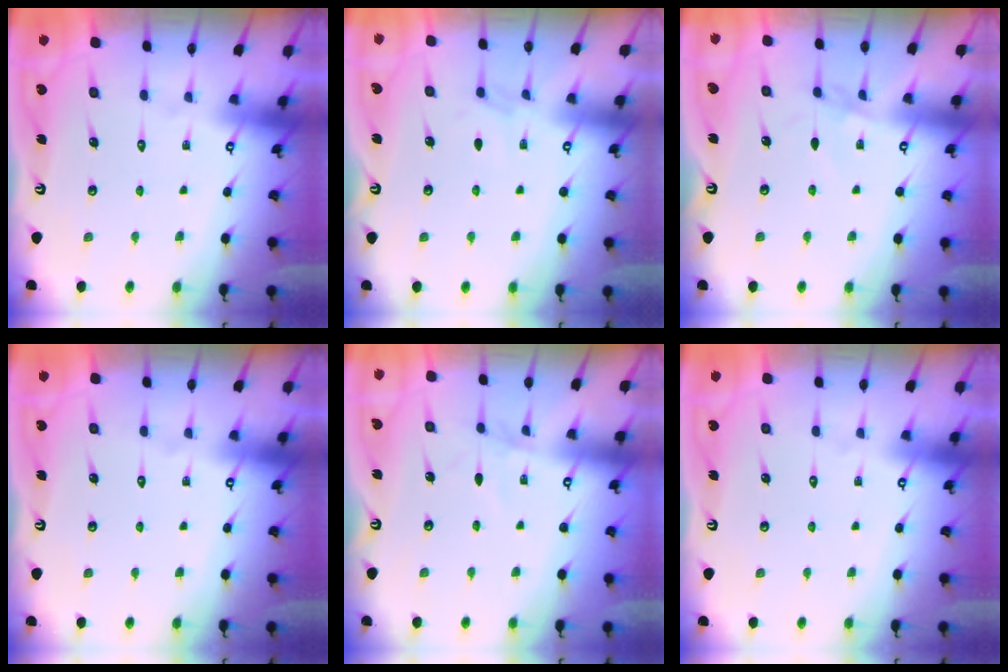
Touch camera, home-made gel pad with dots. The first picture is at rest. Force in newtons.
{"total": 2.9, "press": 2.8, "slide": 0.5}
{"total": 2.3, "press": 2.3, "slide": 0.4}
{"total": 0.0}
{"total": 2.6, "press": 2.6, "slide": 0.3}
{"total": 0.0}